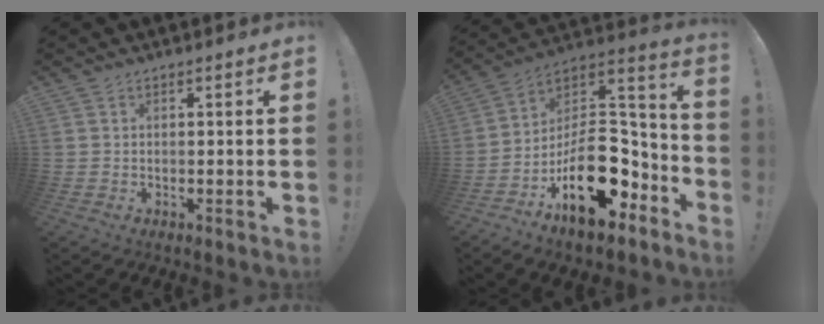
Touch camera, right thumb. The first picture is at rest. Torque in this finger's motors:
{"motor_torque": [3.48, 1.52, 1.85, -0.92, 0.64]}